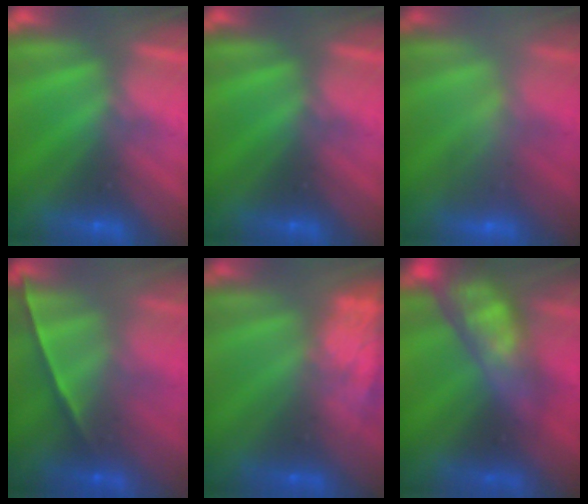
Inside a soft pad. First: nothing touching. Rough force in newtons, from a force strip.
{"total": 0.0}
{"total": 2.2}
{"total": 1.1}
{"total": 7.8}
{"total": 5.8}